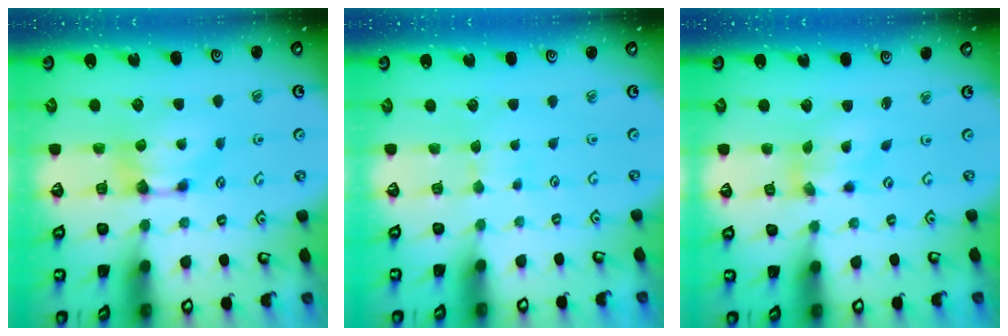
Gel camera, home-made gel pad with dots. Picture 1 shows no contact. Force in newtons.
{"total": 2.8, "press": 2.8, "slide": 0.2}
{"total": 1.6, "press": 0.2, "slide": 1.5}